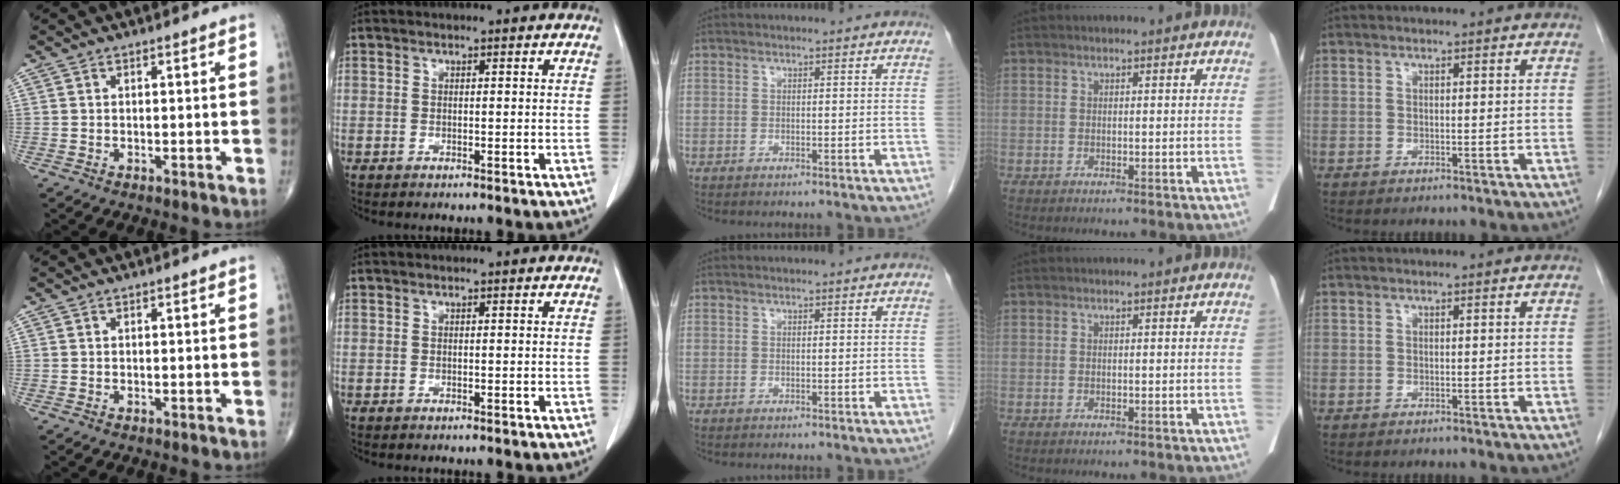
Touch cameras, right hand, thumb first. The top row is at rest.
{}